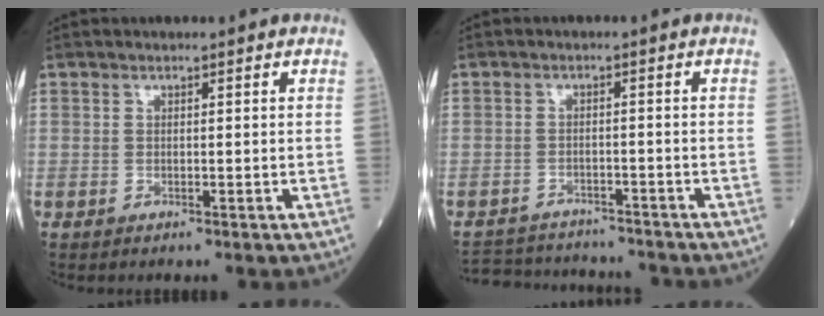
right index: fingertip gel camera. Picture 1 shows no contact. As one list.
[{"total": 10.3, "force": [-9.8, 2.6, 2.0], "torque": [-0.036, 0.011, -0.134]}]